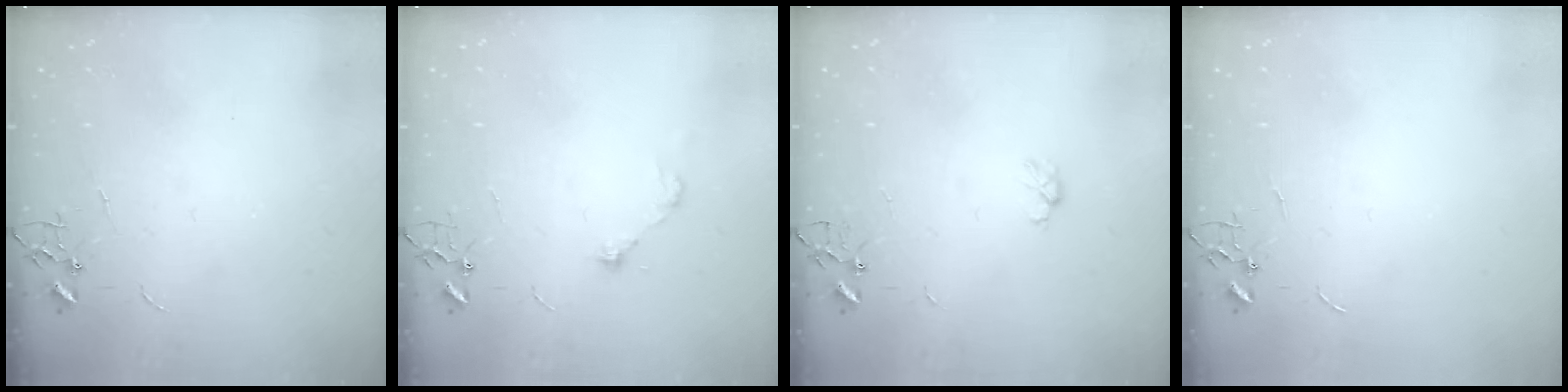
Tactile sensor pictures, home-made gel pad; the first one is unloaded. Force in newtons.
{"total": 6.0, "press": 5.8, "slide": 1.2}
{"total": 3.7, "press": 3.7, "slide": 0.7}
{"total": 0.0}